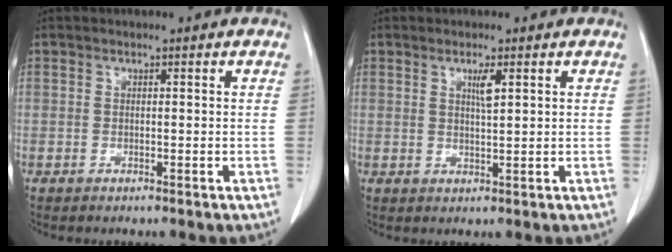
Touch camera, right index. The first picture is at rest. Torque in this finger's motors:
{"motor_torque": [0.02, 0.00, 0.03, 0.02]}